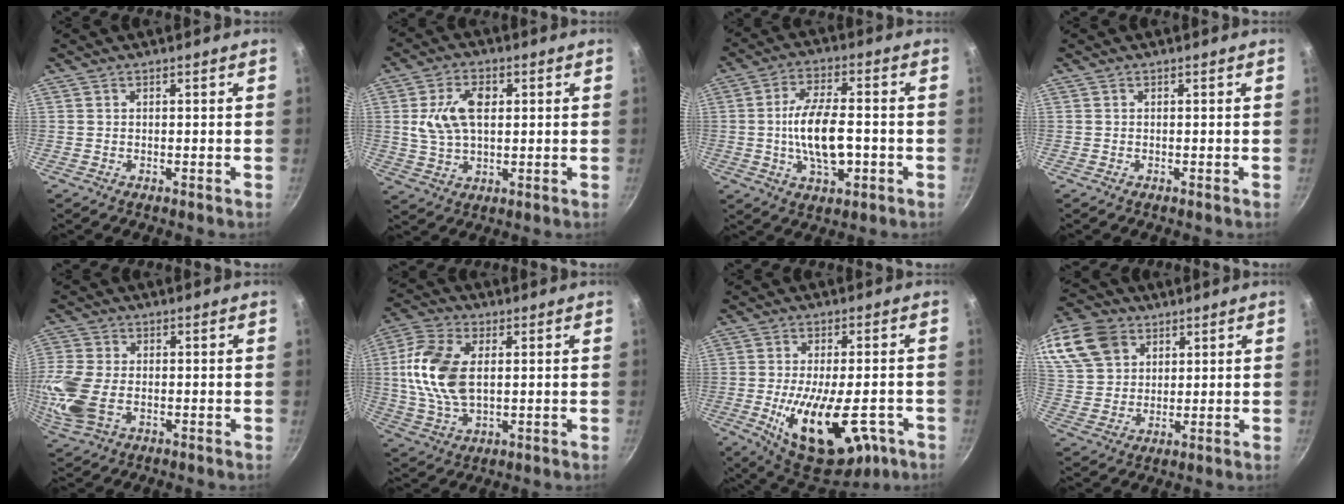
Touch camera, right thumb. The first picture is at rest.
{"total": 10.1, "force": [1.8, 6.2, 7.7], "torque": [-0.128, 0.004, 0.029]}
{"total": 12.2, "force": [-1.7, 5.7, 10.7], "torque": [-0.182, 0.020, -0.030]}
{"total": 0.0}
{"total": 10.3, "force": [-1.9, 6.4, 7.9], "torque": [-0.186, -0.006, -0.044]}
{"total": 14.0, "force": [1.6, 8.1, 11.3], "torque": [-0.220, 0.004, 0.027]}
{"total": 19.3, "force": [-6.7, 8.6, 16.0], "torque": [-0.222, 0.005, -0.089]}
{"total": 19.4, "force": [9.6, 14.3, 8.9], "torque": [-0.199, 0.012, 0.185]}